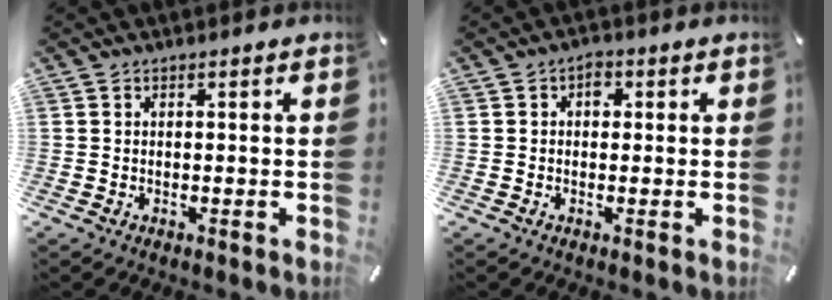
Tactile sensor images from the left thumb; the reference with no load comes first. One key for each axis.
{"total": 2.4, "fx": 0.4, "fy": 1.8, "fz": 1.6, "tx": -0.017, "ty": 0.002, "tz": 0.001}